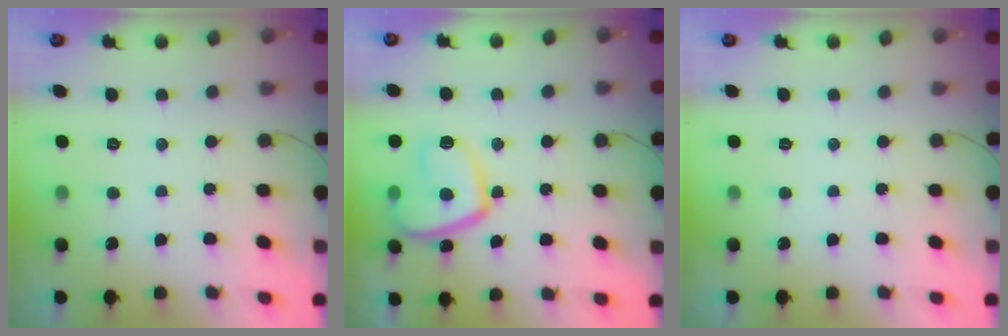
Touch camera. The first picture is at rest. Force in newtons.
{"total": 12.8, "press": 12.7, "slide": 1.3}
{"total": 0.0}